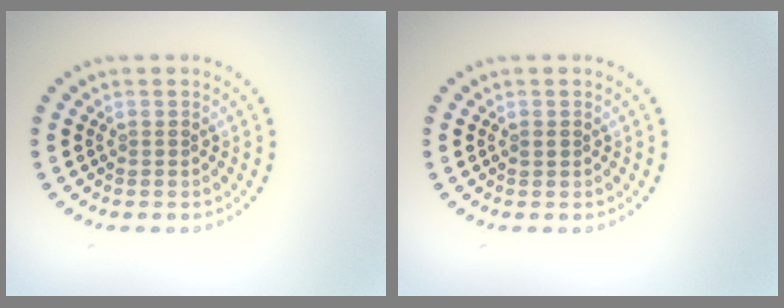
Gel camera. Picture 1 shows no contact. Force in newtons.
{"total": 0.7, "press": 0.7, "slide": 0.1}